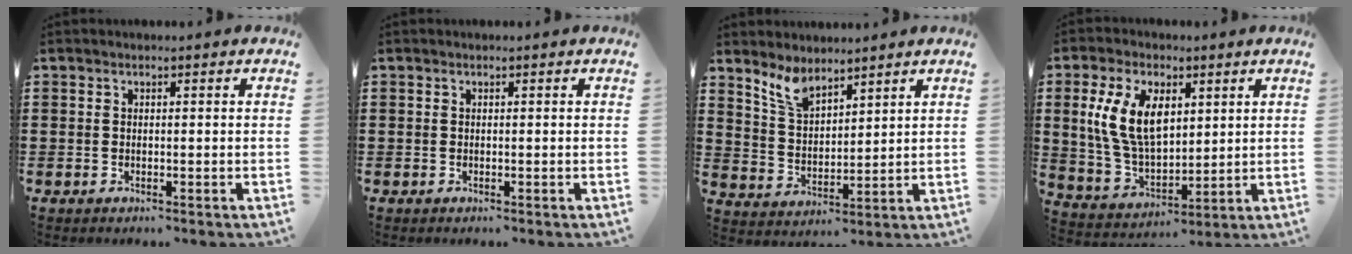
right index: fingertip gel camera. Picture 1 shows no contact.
{"total": 0.0}
{"total": 5.5, "force": [4.7, 1.8, 2.3], "torque": [-0.059, -0.012, 0.088]}
{"total": 10.6, "force": [3.0, 6.1, 8.2], "torque": [-0.196, 0.008, 0.051]}